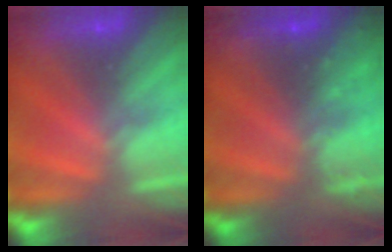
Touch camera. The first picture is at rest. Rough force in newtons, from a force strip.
{"total": 12.7}